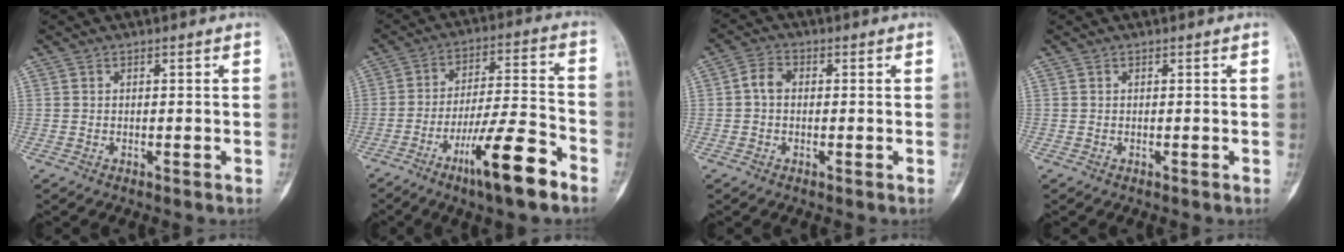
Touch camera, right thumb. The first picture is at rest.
{"total": 14.3, "force": [-8.3, 2.2, 11.4], "torque": [-0.202, 0.050, -0.138]}
{"total": 3.3, "force": [-0.1, 2.4, 2.2], "torque": [-0.038, 0.012, -0.009]}
{"total": 0.0}